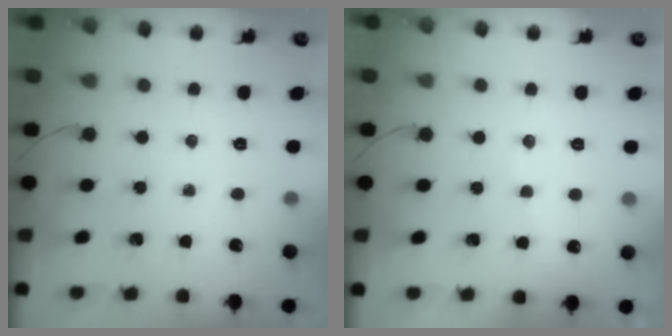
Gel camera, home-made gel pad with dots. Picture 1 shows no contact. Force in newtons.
{"total": 5.7, "press": 5.7, "slide": 0.9}